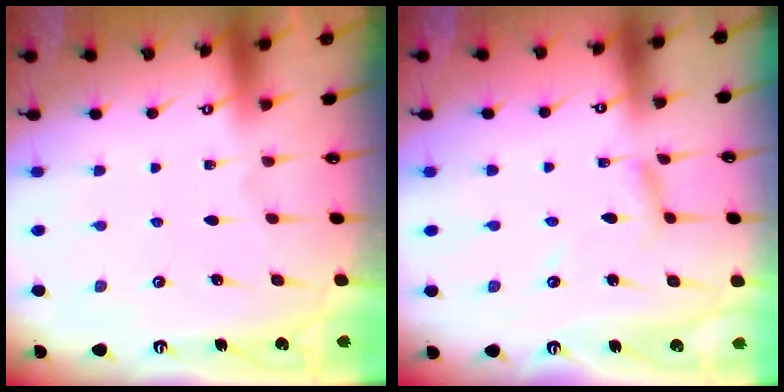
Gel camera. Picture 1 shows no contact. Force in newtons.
{"total": 5.1, "press": 5.1, "slide": 0.4}